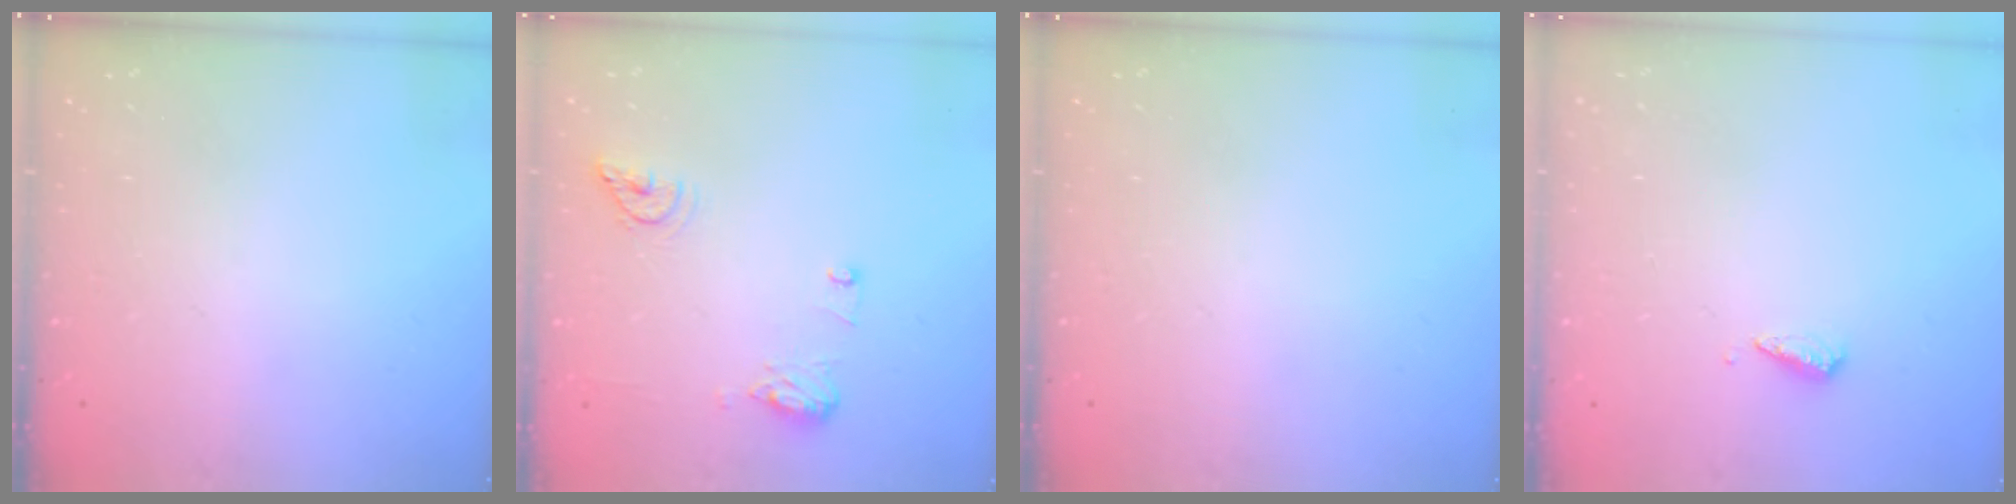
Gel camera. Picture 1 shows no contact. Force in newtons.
{"total": 12.8, "press": 10.6, "slide": 7.2}
{"total": 0.0}
{"total": 3.0, "press": 3.0, "slide": 0.2}